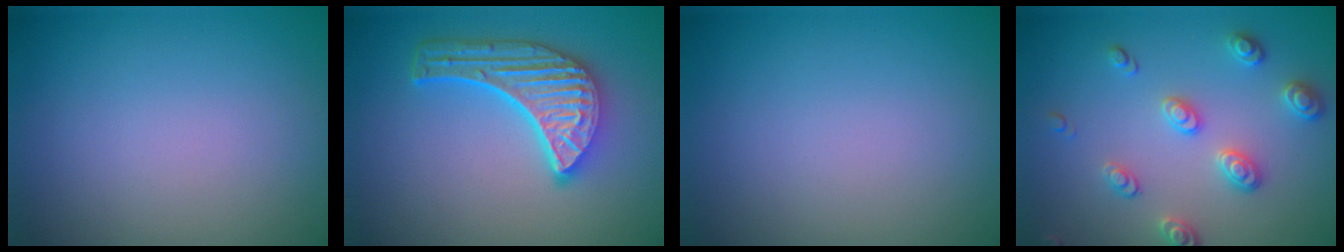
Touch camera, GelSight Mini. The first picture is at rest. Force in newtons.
{"total": 5.7, "press": 4.4, "slide": 3.6}
{"total": 0.0}
{"total": 2.8, "press": 2.6, "slide": 1.1}